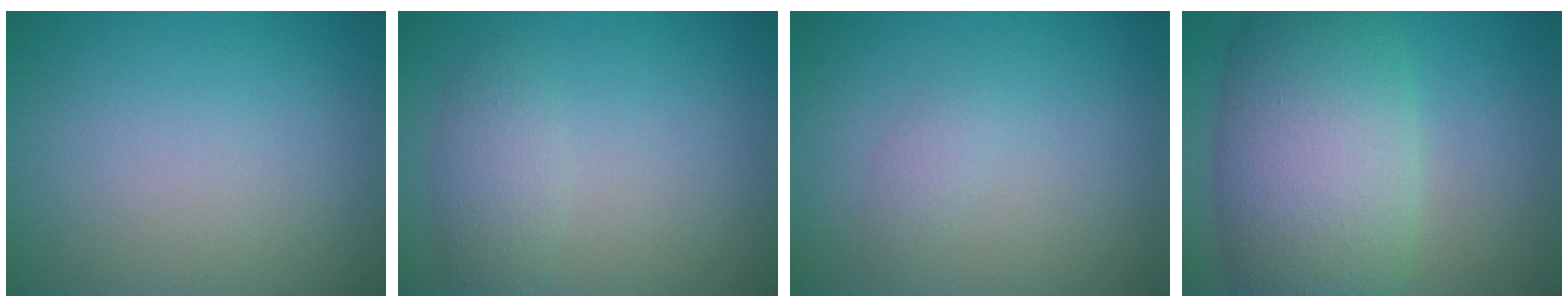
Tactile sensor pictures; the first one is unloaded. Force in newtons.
{"total": 2.3, "press": 2.3, "slide": 0.0}
{"total": 1.1, "press": 1.1, "slide": 0.0}
{"total": 11.0, "press": 11.0, "slide": 0.4}